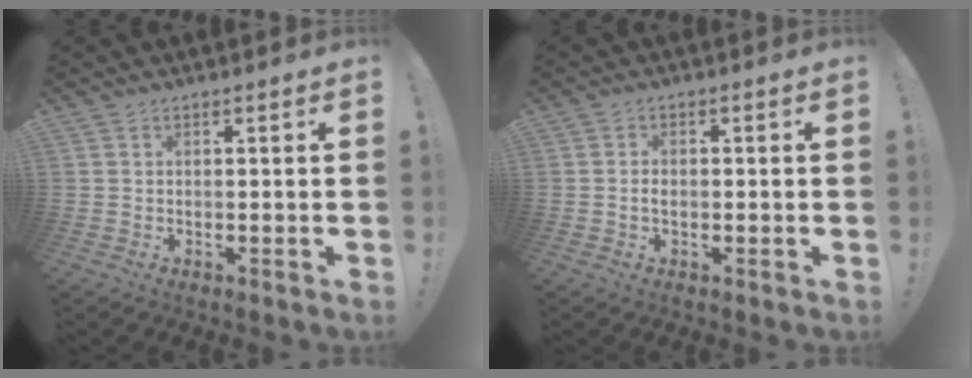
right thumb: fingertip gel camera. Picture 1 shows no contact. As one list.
[{"total": 1.8, "force": [-0.5, 1.1, 1.4], "torque": [-0.027, 0.007, -0.008]}]